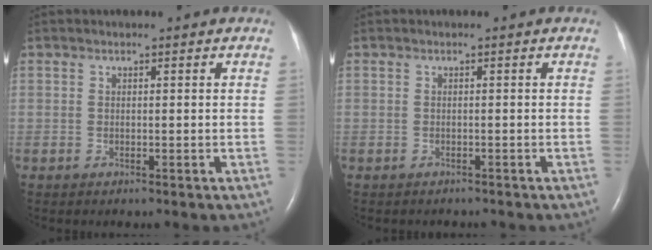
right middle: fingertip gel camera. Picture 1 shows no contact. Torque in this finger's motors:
{"motor_torque": [0.00, -0.05, -0.07, 0.00]}